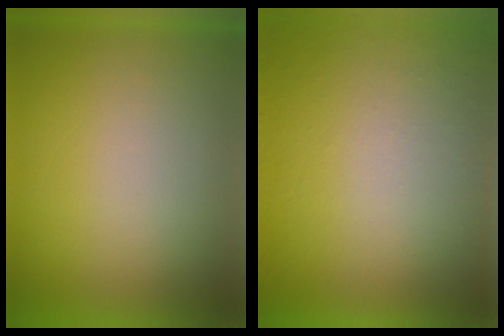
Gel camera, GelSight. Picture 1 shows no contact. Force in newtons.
{"total": 8.3}